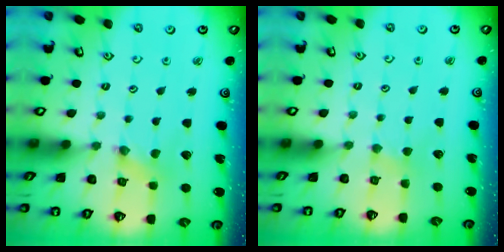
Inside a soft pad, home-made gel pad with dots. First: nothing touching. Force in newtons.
{"total": 1.6, "press": 1.6, "slide": 0.3}